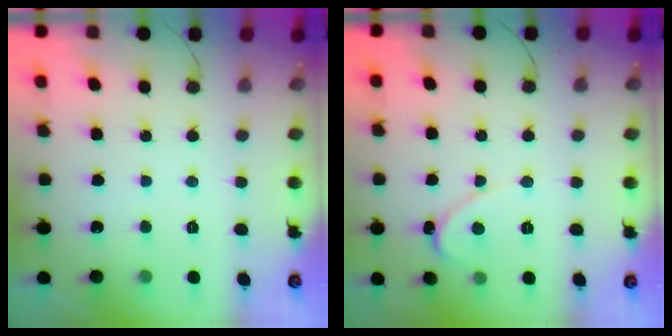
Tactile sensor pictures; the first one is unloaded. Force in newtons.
{"total": 1.7, "press": 1.7, "slide": 0.2}